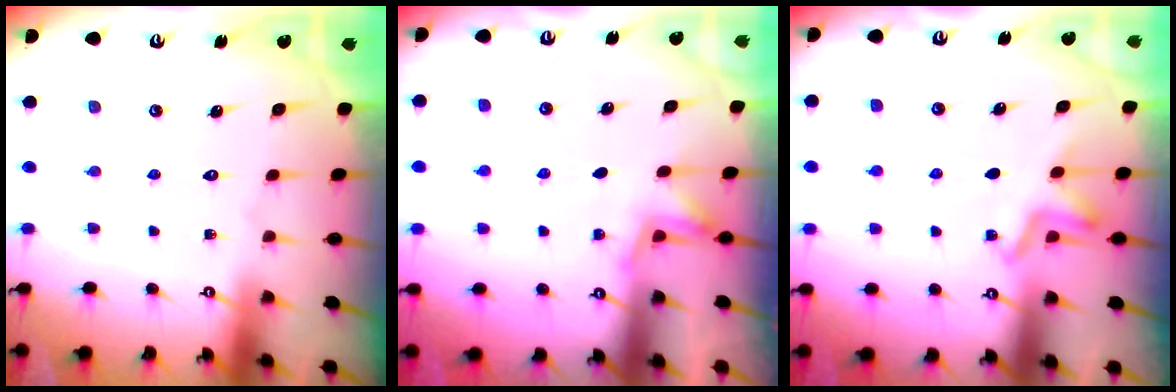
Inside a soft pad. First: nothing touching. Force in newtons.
{"total": 3.7, "press": 3.4, "slide": 1.4}
{"total": 5.2, "press": 4.9, "slide": 1.8}